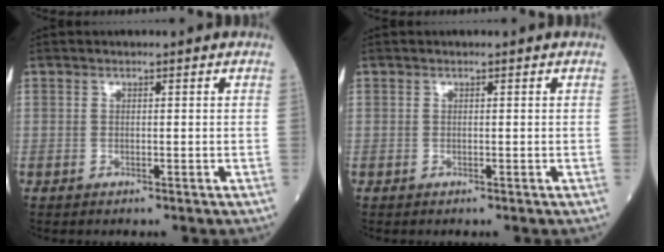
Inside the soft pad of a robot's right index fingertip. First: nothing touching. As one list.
[{"total": 0.0}]